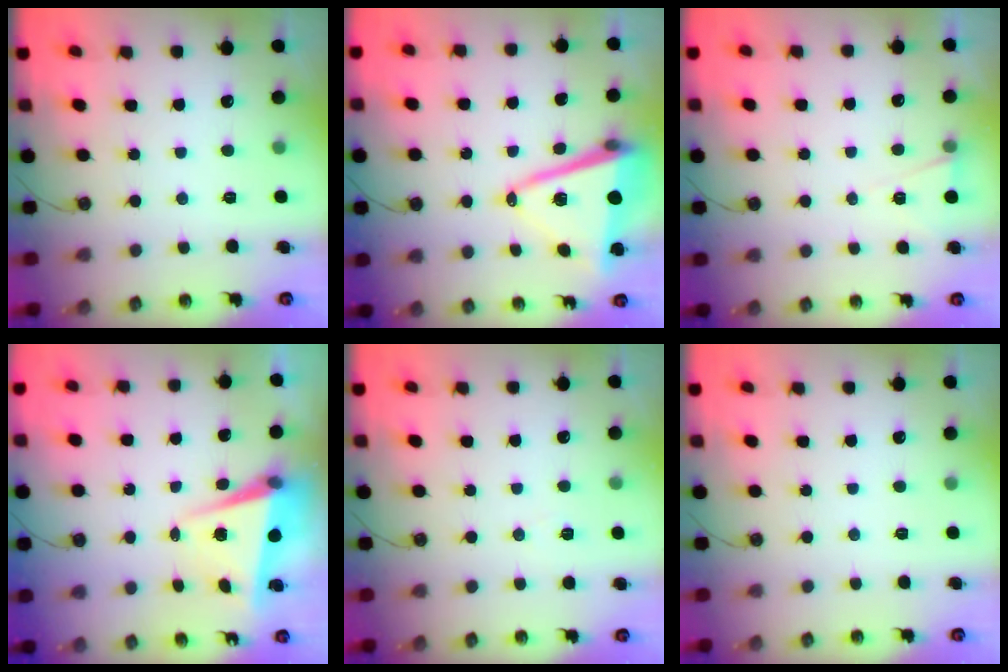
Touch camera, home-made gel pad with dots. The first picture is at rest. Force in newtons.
{"total": 14.0, "press": 13.9, "slide": 2.1}
{"total": 5.2, "press": 3.1, "slide": 4.2}
{"total": 5.0, "press": 4.8, "slide": 1.2}
{"total": 4.9, "press": 3.3, "slide": 3.6}
{"total": 0.0}